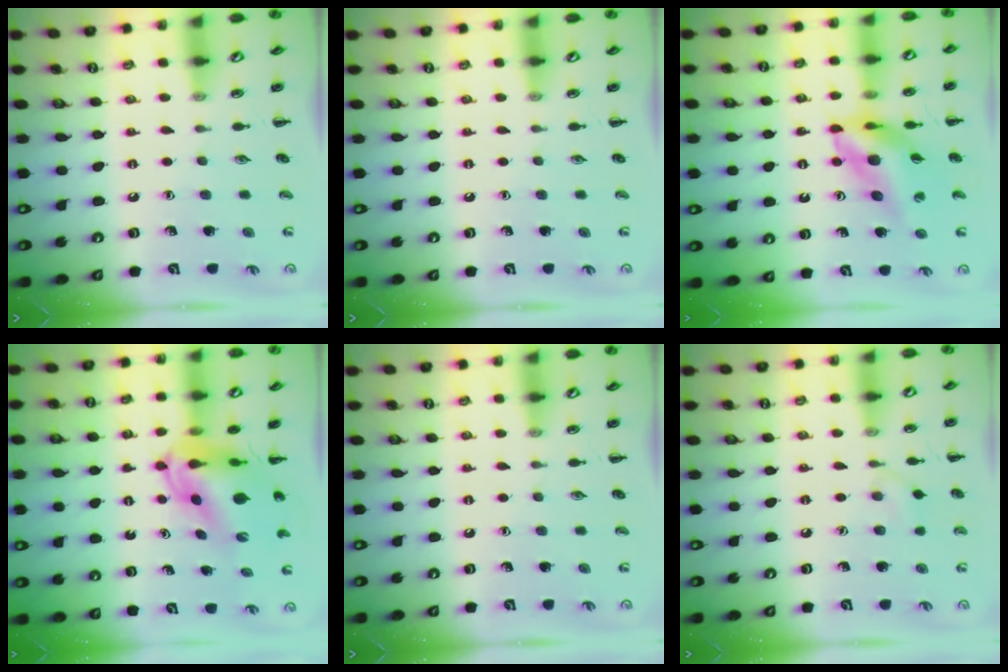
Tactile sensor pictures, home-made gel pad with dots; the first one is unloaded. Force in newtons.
{"total": 0.0}
{"total": 11.6, "press": 11.0, "slide": 3.8}
{"total": 7.7, "press": 7.2, "slide": 2.7}
{"total": 0.0}
{"total": 5.4, "press": 5.0, "slide": 2.0}